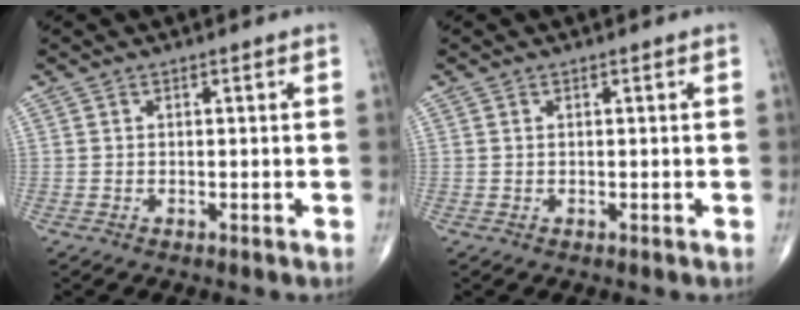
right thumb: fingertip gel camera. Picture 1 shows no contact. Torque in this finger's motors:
{"motor_torque": [0.20, -0.18, 0.07, -0.02, 0.05]}